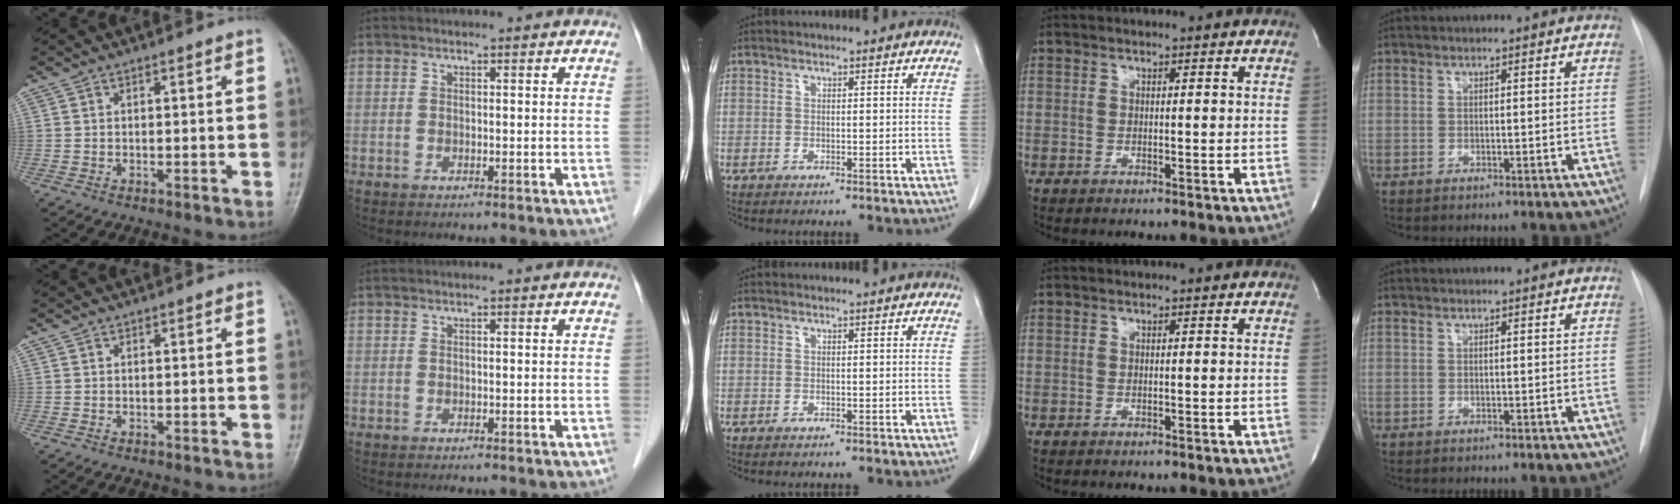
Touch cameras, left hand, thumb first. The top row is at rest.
{}